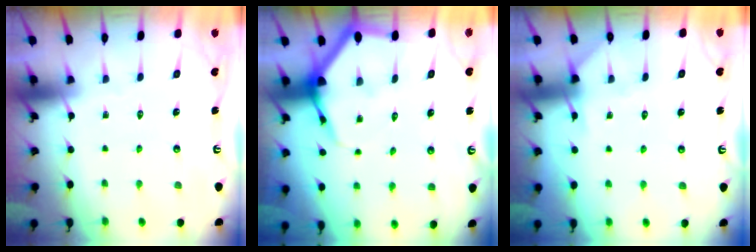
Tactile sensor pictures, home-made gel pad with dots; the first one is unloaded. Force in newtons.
{"total": 5.5, "press": 5.5, "slide": 0.6}
{"total": 6.1, "press": 6.1, "slide": 0.6}